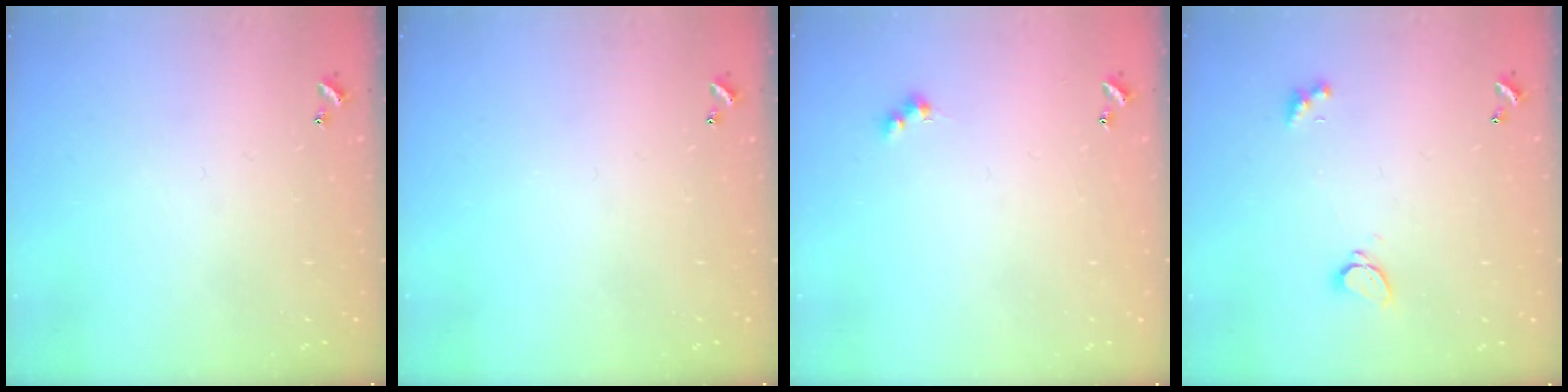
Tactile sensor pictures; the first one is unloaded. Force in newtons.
{"total": 0.0}
{"total": 3.0, "press": 2.9, "slide": 0.5}
{"total": 1.7, "press": 1.7, "slide": 0.3}